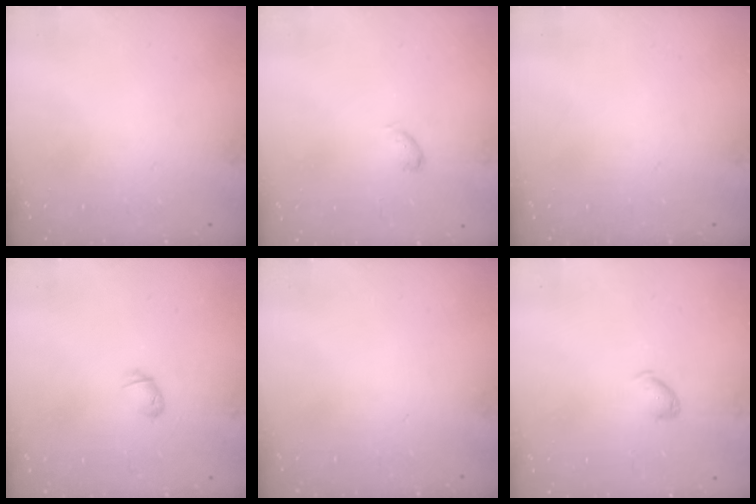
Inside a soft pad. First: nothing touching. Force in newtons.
{"total": 3.9, "press": 3.9, "slide": 0.7}
{"total": 0.0}
{"total": 4.3, "press": 4.2, "slide": 1.0}
{"total": 0.0}
{"total": 4.8, "press": 4.7, "slide": 0.9}